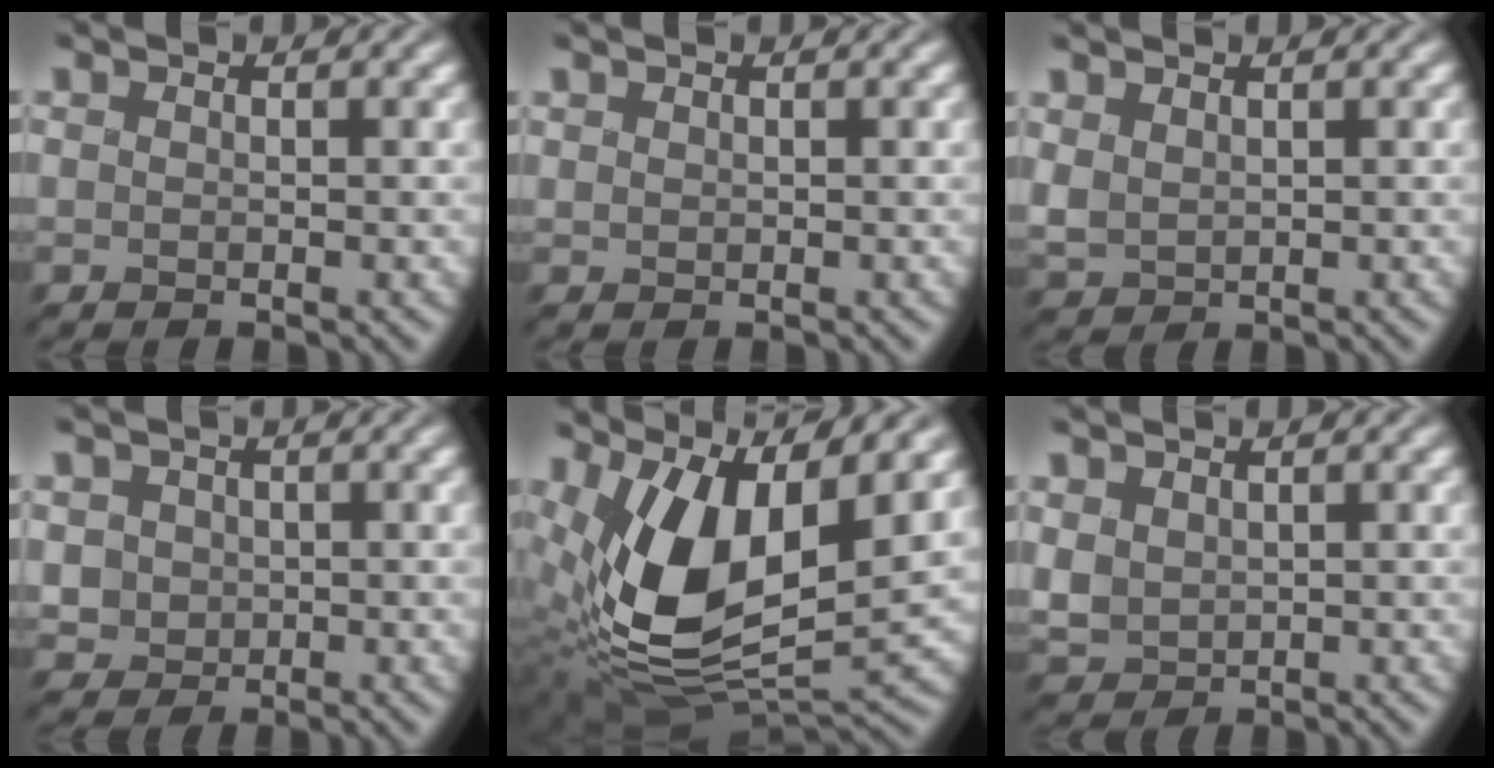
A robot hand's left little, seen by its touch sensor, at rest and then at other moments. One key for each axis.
{"total": 0.0}
{"total": 1.3, "fx": 0.7, "fy": 0.8, "fz": 0.8, "tx": -0.034, "ty": 0.001, "tz": 0.030}
{"total": 1.7, "fx": -0.2, "fy": 1.7, "fz": 0.1, "tx": -0.028, "ty": -0.008, "tz": 0.009}
{"total": 13.6, "fx": 3.2, "fy": 7.0, "fz": 11.2, "tx": -0.230, "ty": -0.009, "tz": 0.060}
{"total": 2.2, "fx": 0.6, "fy": 1.7, "fz": 1.2, "tx": -0.048, "ty": -0.001, "tz": 0.025}